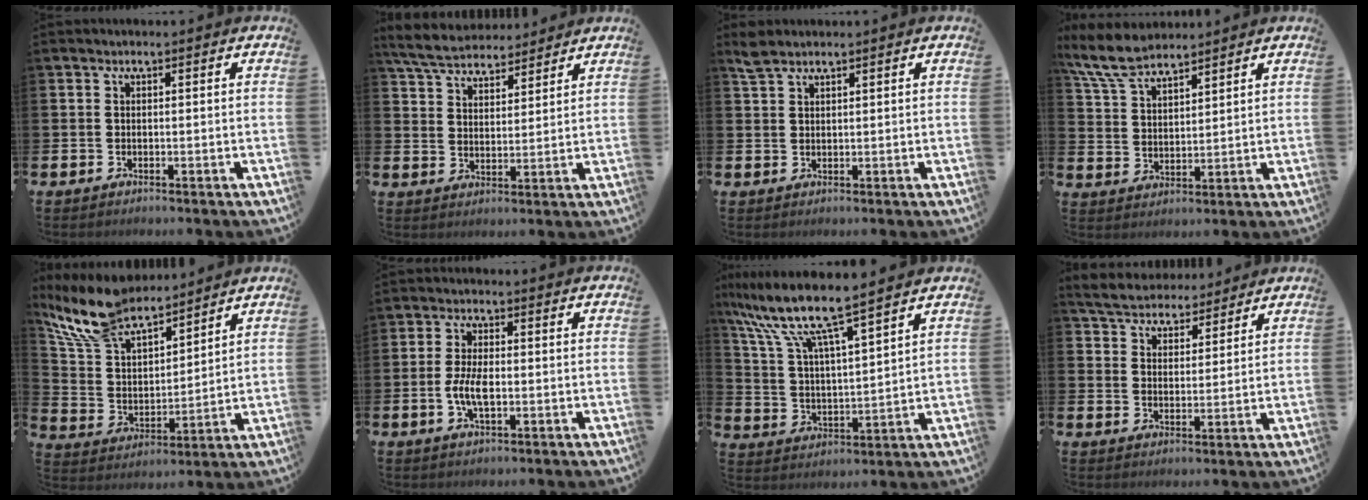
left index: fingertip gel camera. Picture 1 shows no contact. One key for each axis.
{"total": 6.5, "fx": 6.2, "fy": 1.7, "fz": 1.3, "tx": -0.053, "ty": -0.022, "tz": 0.114}
{"total": 2.4, "fx": 2.1, "fy": 0.9, "fz": 0.9, "tx": -0.008, "ty": -0.002, "tz": 0.036}
{"total": 7.4, "fx": 6.7, "fy": 1.9, "fz": 2.5, "tx": -0.076, "ty": -0.017, "tz": 0.126}
{"total": 10.7, "fx": 9.4, "fy": 3.7, "fz": 3.5, "tx": -0.117, "ty": -0.046, "tz": 0.173}
{"total": 4.5, "fx": -0.7, "fy": 1.9, "fz": 4.0, "tx": -0.081, "ty": -0.002, "tz": -0.018}
{"total": 9.1, "fx": 8.0, "fy": 0.6, "fz": 4.3, "tx": -0.119, "ty": -0.051, "tz": 0.133}
{"total": 5.3, "fx": 5.2, "fy": 1.2, "fz": 0.0, "tx": -0.029, "ty": -0.027, "tz": 0.094}